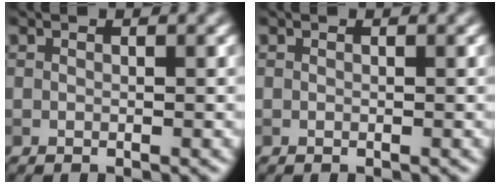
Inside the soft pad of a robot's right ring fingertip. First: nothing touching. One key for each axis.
{"total": 0.0}